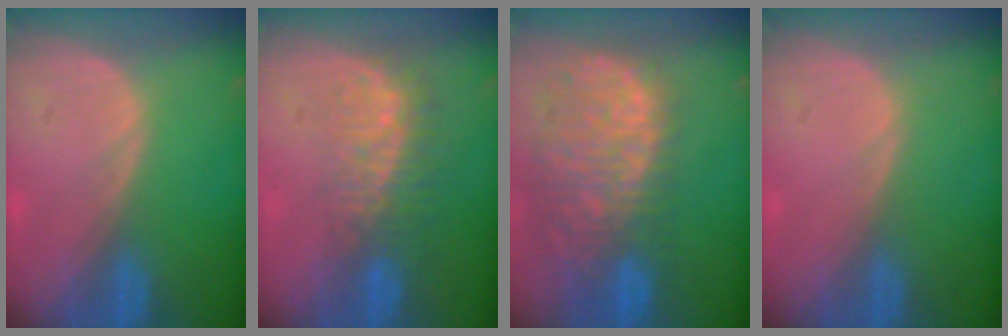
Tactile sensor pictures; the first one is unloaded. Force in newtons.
{"total": 8.3, "press": 7.4, "slide": 3.7}
{"total": 13.5, "press": 11.1, "slide": 7.6}
{"total": 0.0}